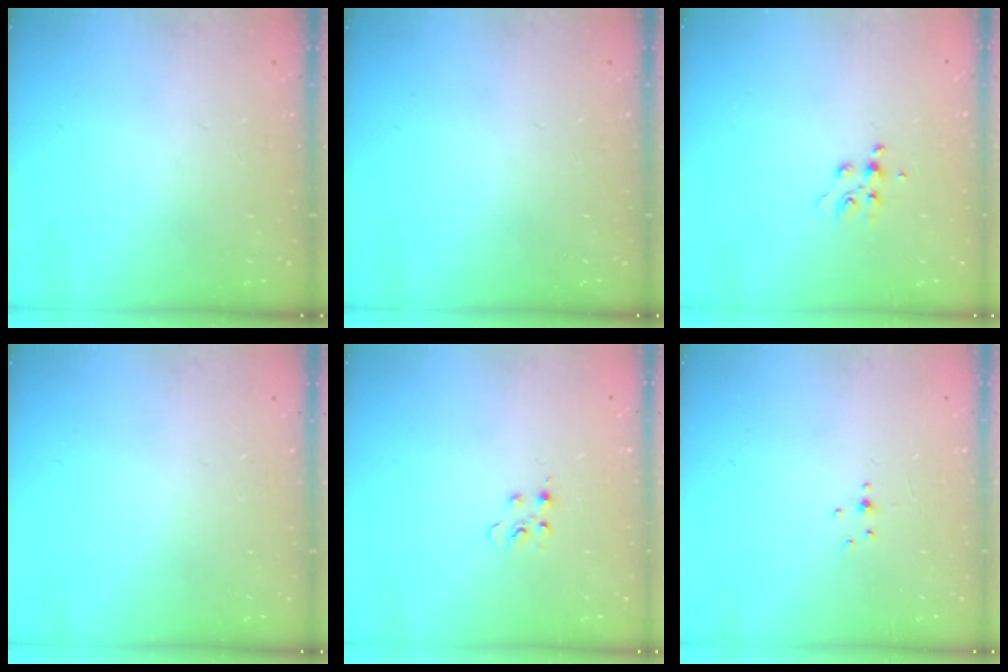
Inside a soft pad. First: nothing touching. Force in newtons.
{"total": 0.0}
{"total": 6.3, "press": 6.3, "slide": 0.7}
{"total": 0.0}
{"total": 4.1, "press": 4.1, "slide": 0.4}
{"total": 1.8, "press": 1.8, "slide": 0.2}